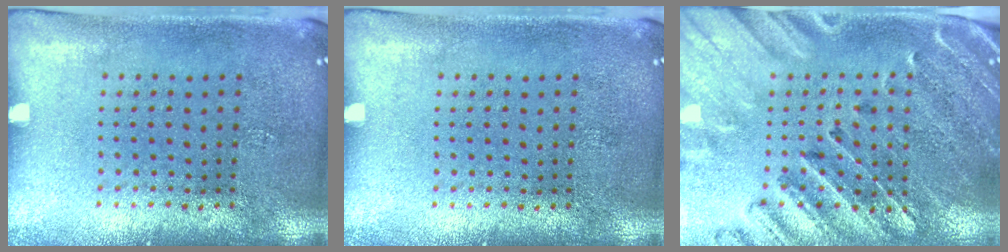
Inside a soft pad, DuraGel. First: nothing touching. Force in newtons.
{"total": 0.0}
{"total": 2.9, "press": 2.7, "slide": 1.0}